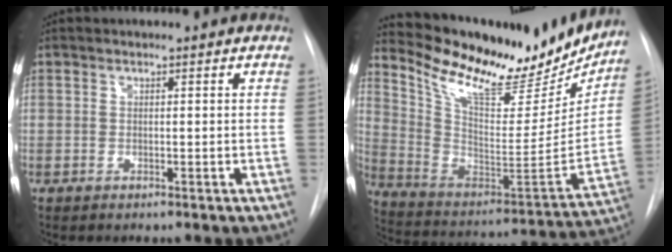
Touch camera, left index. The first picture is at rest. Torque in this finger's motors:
{"motor_torque": [-0.19, -0.60, 0.08, 0.07]}